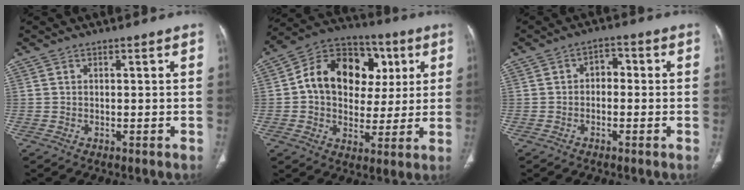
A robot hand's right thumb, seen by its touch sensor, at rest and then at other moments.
{"total": 18.4, "force": [3.5, 14.0, 11.5], "torque": [-0.139, 0.017, 0.052]}
{"total": 3.4, "force": [-0.4, 2.4, 2.3], "torque": [-0.022, 0.019, -0.017]}